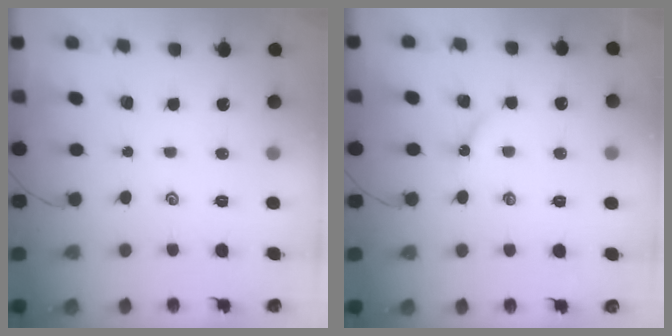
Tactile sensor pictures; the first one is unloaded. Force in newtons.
{"total": 2.8, "press": 2.8, "slide": 0.3}